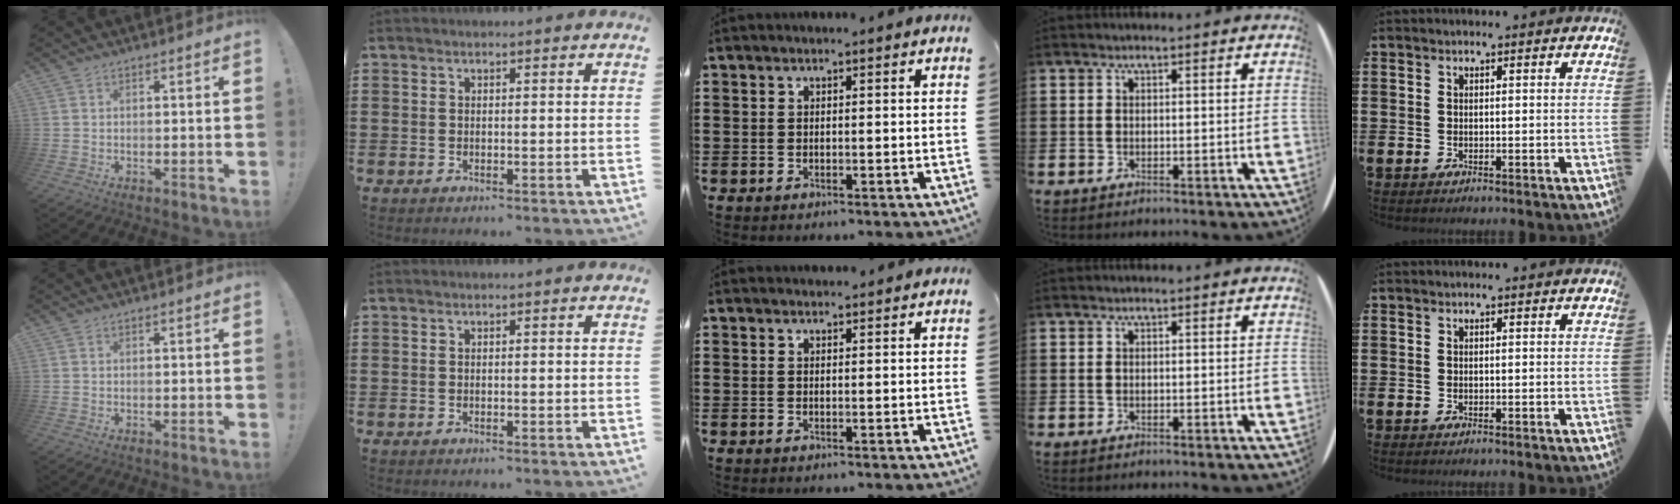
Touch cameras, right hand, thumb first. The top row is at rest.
{"middle": {"total": 1.1, "force": [1.1, 0.2, 0.0], "torque": [0.005, -0.002, 0.019]}}